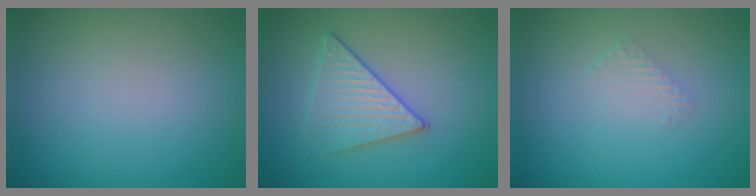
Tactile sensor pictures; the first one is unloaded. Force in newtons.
{"total": 3.4, "press": 3.3, "slide": 0.6}
{"total": 0.9, "press": 0.9, "slide": 0.2}